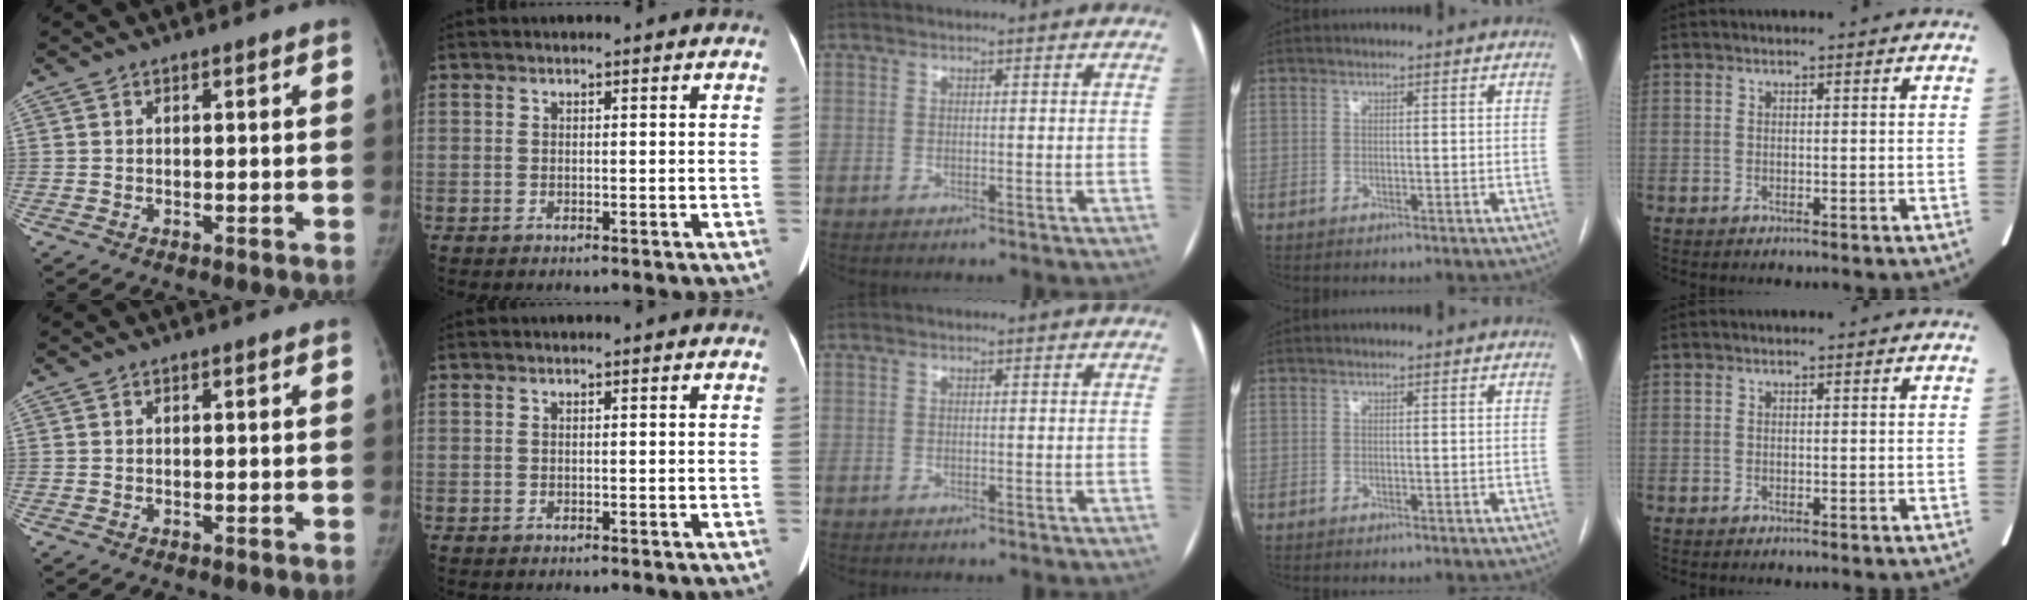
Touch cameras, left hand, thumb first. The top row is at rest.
{}